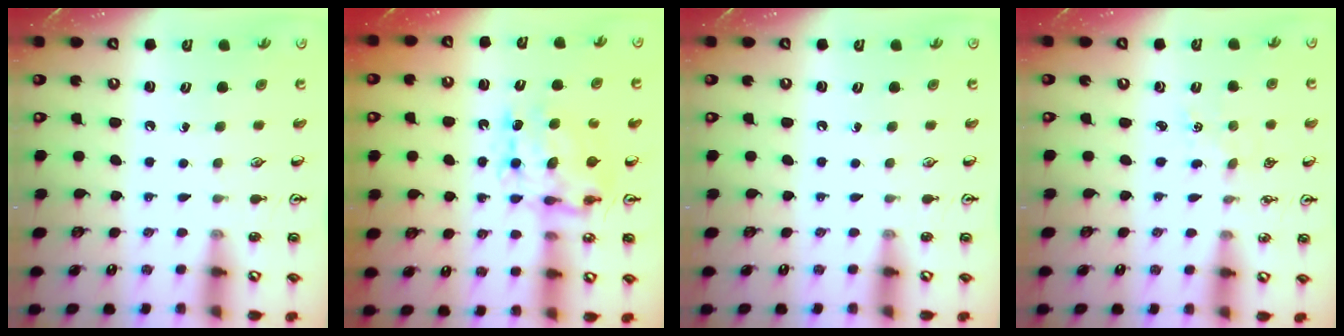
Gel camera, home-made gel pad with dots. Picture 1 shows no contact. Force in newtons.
{"total": 8.6, "press": 8.6, "slide": 0.9}
{"total": 0.0}
{"total": 2.7, "press": 2.7, "slide": 0.4}